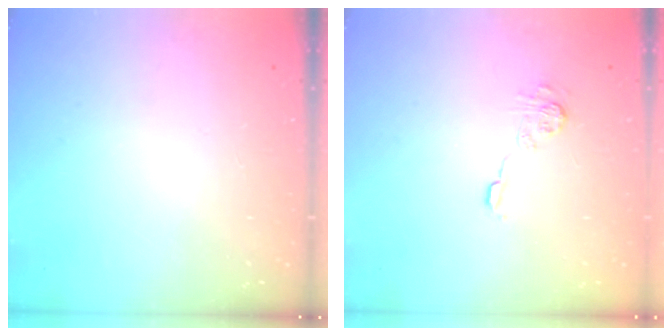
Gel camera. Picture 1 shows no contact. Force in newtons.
{"total": 9.5, "press": 9.5, "slide": 0.8}